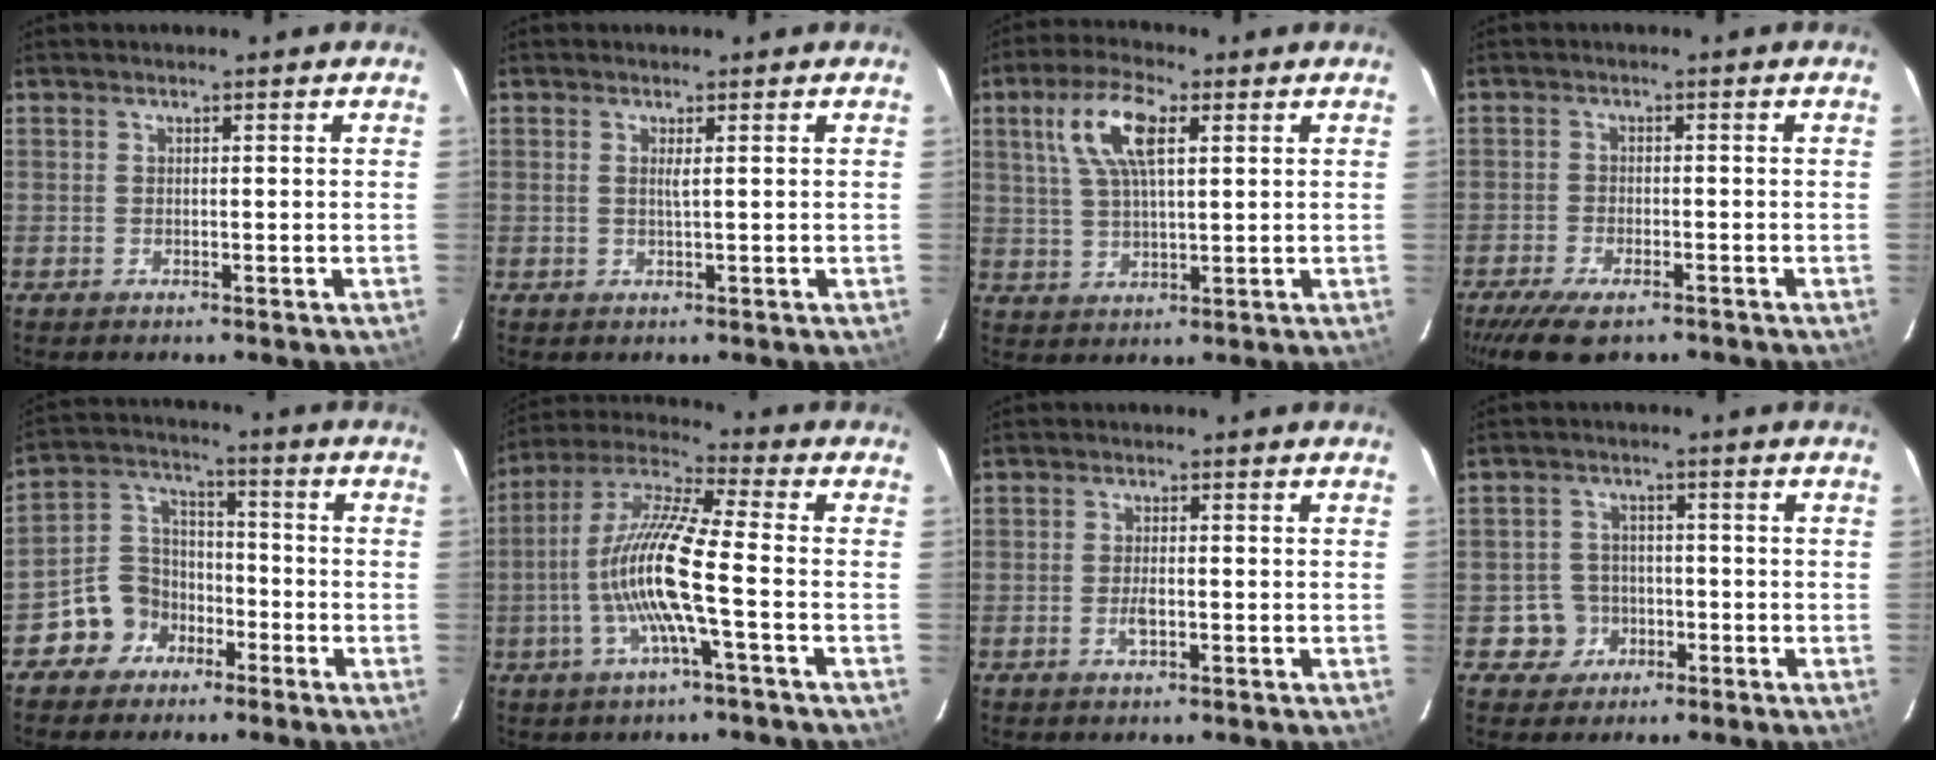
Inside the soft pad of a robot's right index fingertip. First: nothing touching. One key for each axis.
{"total": 1.2, "fx": 0.3, "fy": -0.2, "fz": 1.1, "tx": -0.022, "ty": -0.002, "tz": 0.006}
{"total": 9.7, "fx": 3.6, "fy": 3.5, "fz": 8.2, "tx": -0.162, "ty": 0.018, "tz": 0.069}
{"total": 8.6, "fx": -6.4, "fy": 3.1, "fz": 4.8, "tx": -0.117, "ty": -0.020, "tz": -0.111}
{"total": 8.9, "fx": -5.1, "fy": 7.1, "fz": 1.4, "tx": -0.034, "ty": 0.045, "tz": -0.091}
{"total": 13.3, "fx": -3.2, "fy": 0.8, "fz": 12.9, "tx": -0.254, "ty": 0.002, "tz": -0.064}
{"total": 2.5, "fx": -0.8, "fy": 0.9, "fz": 2.2, "tx": -0.043, "ty": -0.002, "tz": -0.013}
{"total": 5.2, "fx": -1.8, "fy": 4.9, "fz": 0.2, "tx": -0.008, "ty": 0.023, "tz": -0.024}